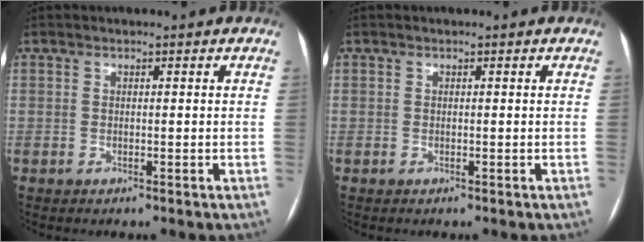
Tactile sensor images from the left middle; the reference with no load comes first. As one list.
[{"total": 0.0}]